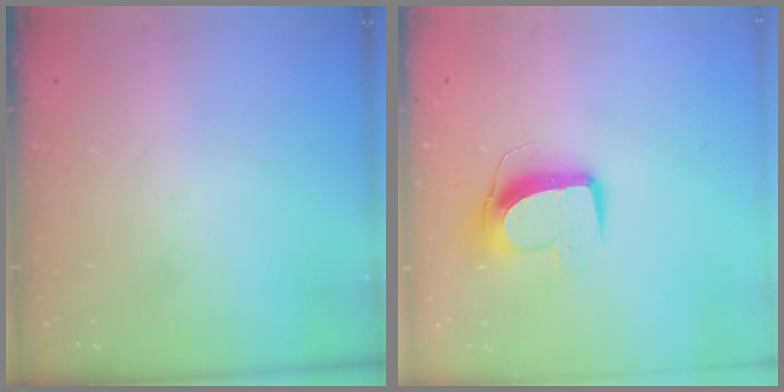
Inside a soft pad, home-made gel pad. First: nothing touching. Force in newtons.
{"total": 9.8, "press": 9.8, "slide": 1.0}